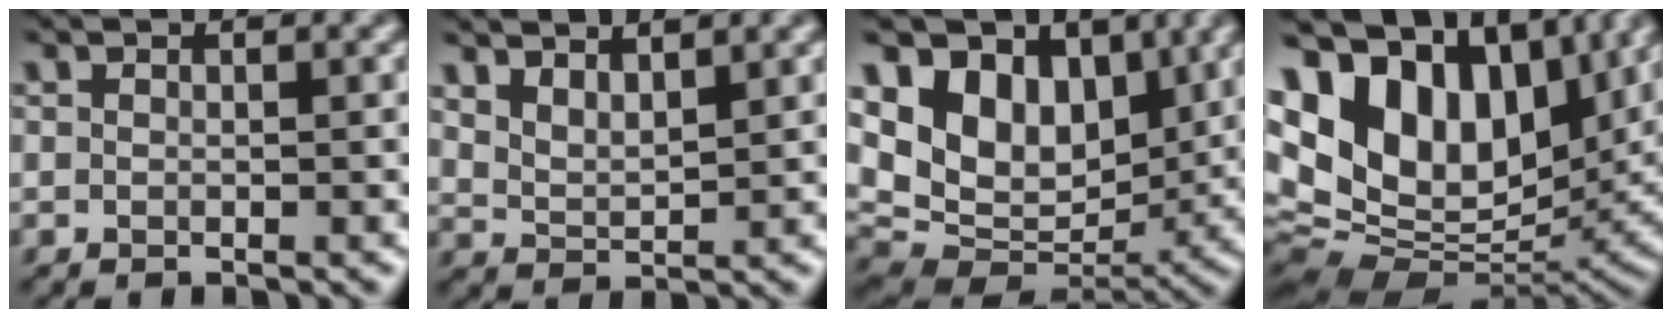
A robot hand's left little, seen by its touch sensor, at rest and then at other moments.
{"total": 3.3, "force": [2.6, 1.0, 1.7], "torque": [-0.037, 0.003, 0.052]}
{"total": 12.9, "force": [5.2, 8.6, 8.1], "torque": [-0.163, 0.019, 0.092]}
{"total": 19.5, "force": [6.0, 11.8, 14.3], "torque": [-0.272, 0.027, 0.121]}